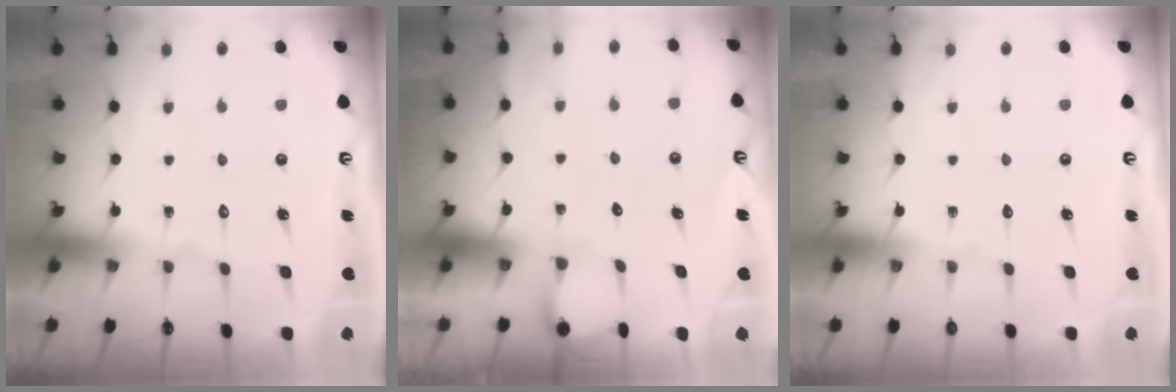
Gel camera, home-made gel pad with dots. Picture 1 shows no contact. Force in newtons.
{"total": 2.7, "press": 2.7, "slide": 0.2}
{"total": 0.0}